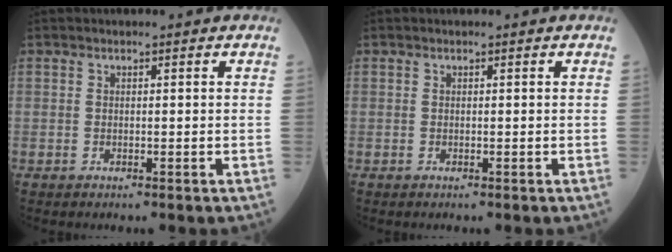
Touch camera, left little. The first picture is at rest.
{"total": 0.0}